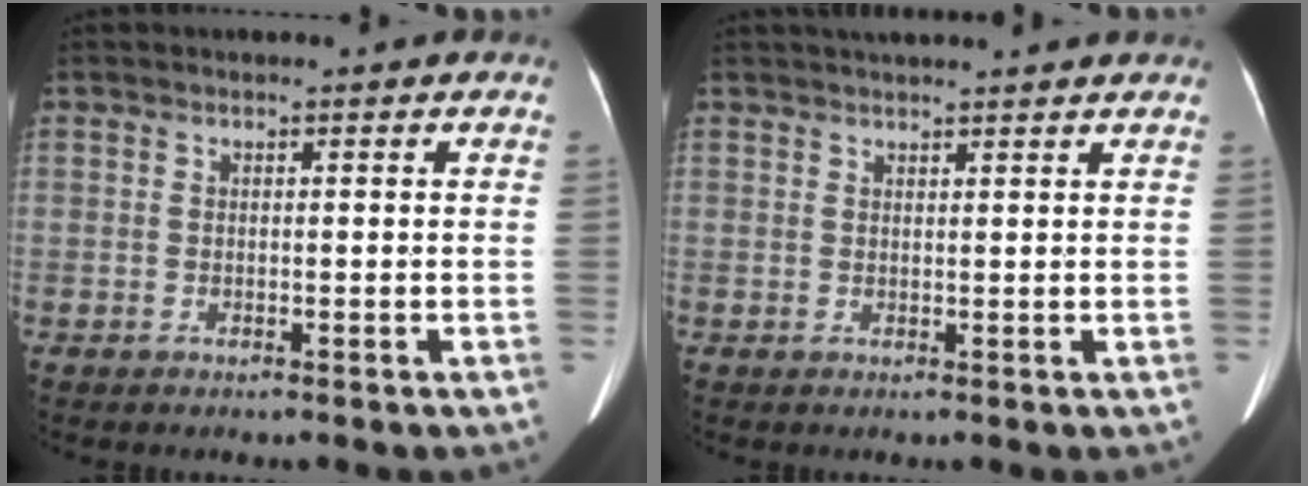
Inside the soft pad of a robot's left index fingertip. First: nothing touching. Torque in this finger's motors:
{"motor_torque": [0.36, -0.81, 0.00, 0.07]}